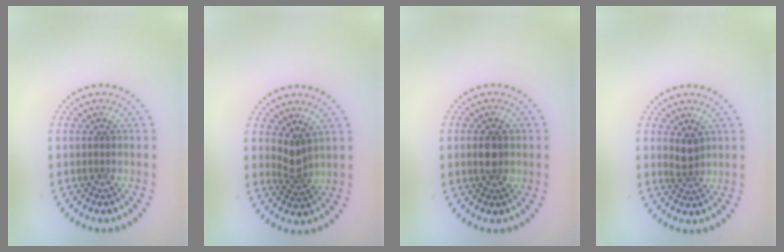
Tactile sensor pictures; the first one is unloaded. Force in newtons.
{"total": 2.0, "press": 1.3, "slide": 1.5}
{"total": 2.5, "press": 2.5, "slide": 0.2}
{"total": 1.6, "press": 1.3, "slide": 0.9}